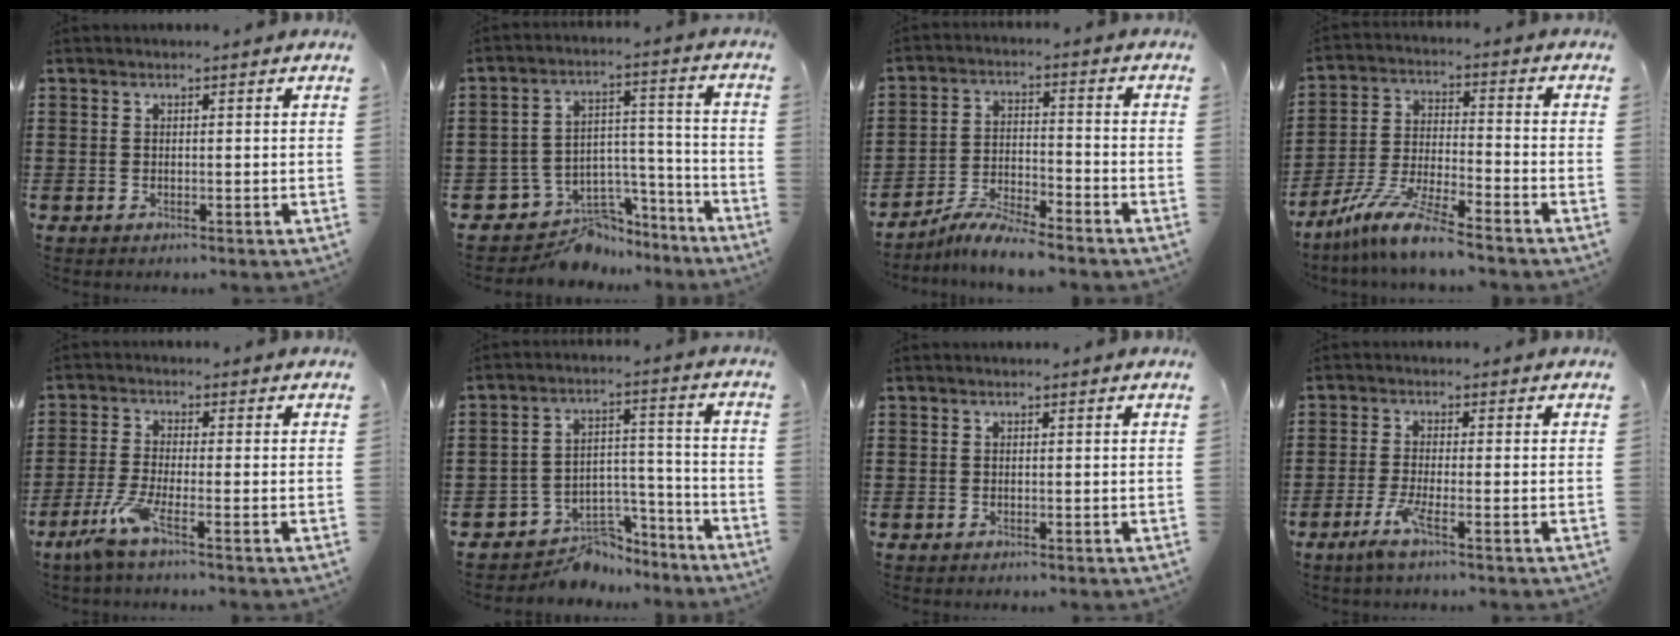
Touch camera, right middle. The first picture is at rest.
{"total": 7.1, "force": [-5.7, 4.3, 0.2], "torque": [-0.008, 0.011, -0.104]}
{"total": 5.9, "force": [-5.6, 0.2, 1.8], "torque": [-0.037, -0.002, -0.110]}
{"total": 9.2, "force": [-8.0, -0.1, 4.5], "torque": [-0.105, -0.004, -0.165]}
{"total": 4.5, "force": [-2.7, 0.2, 3.7], "torque": [-0.090, -0.014, -0.054]}
{"total": 6.5, "force": [-5.6, 3.4, 0.1], "torque": [-0.003, 0.020, -0.108]}
{"total": 0.0}
{"total": 3.9, "force": [-1.9, 0.1, 3.4], "torque": [-0.071, -0.011, -0.037]}